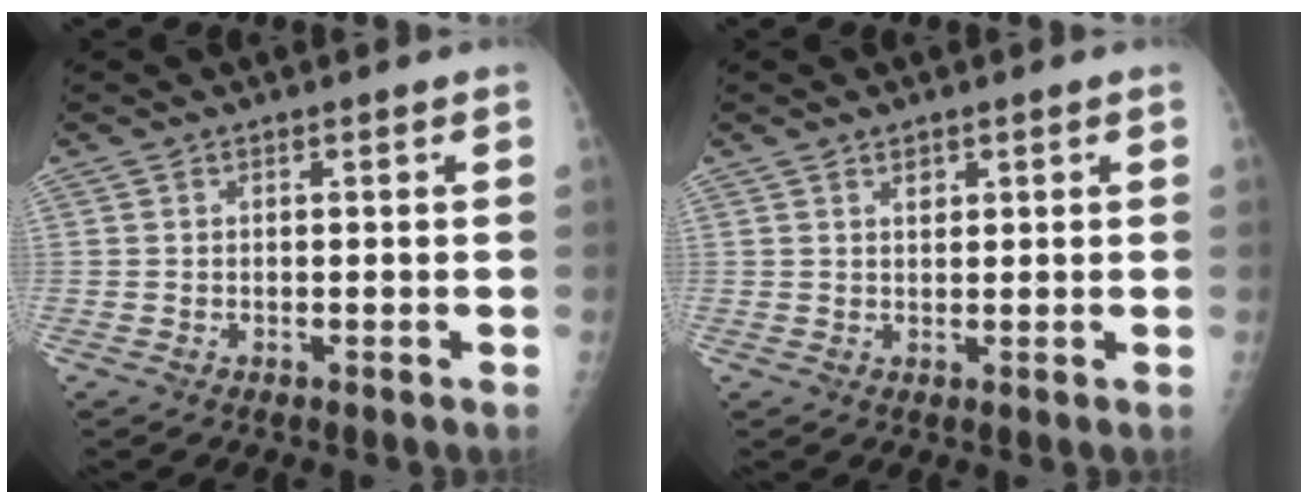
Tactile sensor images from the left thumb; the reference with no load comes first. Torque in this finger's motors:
{"motor_torque": [0.04, 0.19, -0.17, -0.06, -0.02]}